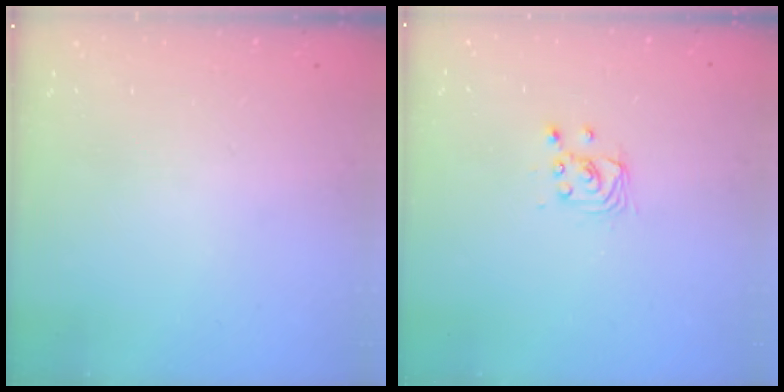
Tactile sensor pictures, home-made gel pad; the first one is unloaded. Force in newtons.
{"total": 2.8, "press": 2.8, "slide": 0.2}